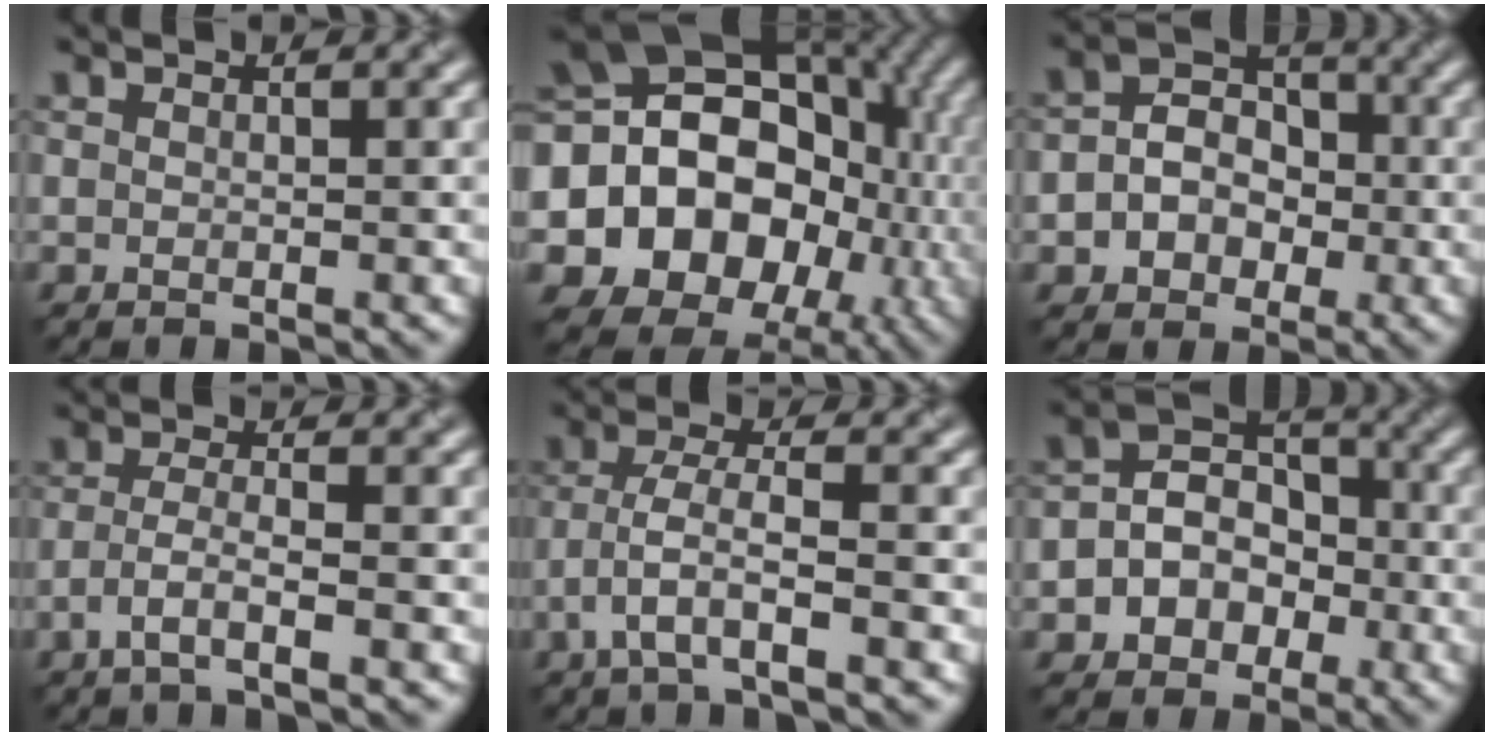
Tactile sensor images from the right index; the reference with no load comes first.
{"total": 20.9, "force": [-0.5, 17.6, 11.4], "torque": [-0.176, 0.001, -0.025]}
{"total": 4.3, "force": [-0.7, 3.7, 2.0], "torque": [-0.021, 0.013, -0.021]}
{"total": 2.3, "force": [-1.4, 0.2, 1.9], "torque": [-0.043, 0.009, -0.037]}
{"total": 3.1, "force": [-1.6, 0.5, 2.7], "torque": [-0.056, 0.012, -0.038]}
{"total": 5.1, "force": [-1.2, 4.4, 2.2], "torque": [-0.016, 0.015, -0.040]}